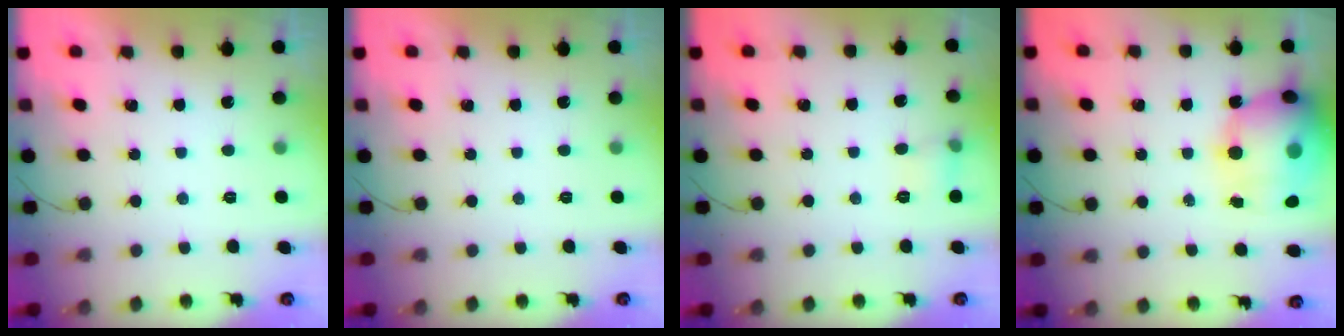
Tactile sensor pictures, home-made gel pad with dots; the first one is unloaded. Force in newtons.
{"total": 0.0}
{"total": 5.7, "press": 5.4, "slide": 1.7}
{"total": 24.2, "press": 23.7, "slide": 5.0}